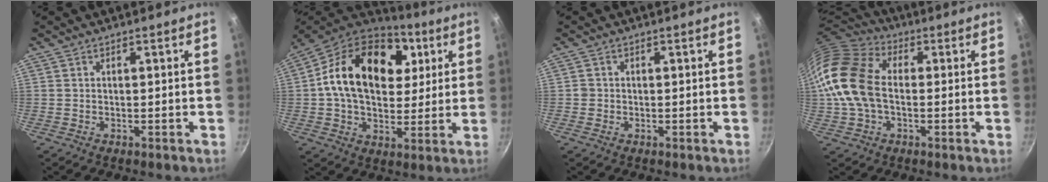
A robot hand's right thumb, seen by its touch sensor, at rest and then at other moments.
{"total": 23.6, "force": [6.0, 16.1, 16.2], "torque": [-0.253, 0.007, 0.086]}
{"total": 1.1, "force": [-0.2, 1.0, 0.2], "torque": [-0.001, 0.003, -0.005]}
{"total": 16.6, "force": [-0.4, 11.5, 12.0], "torque": [-0.223, 0.031, -0.021]}